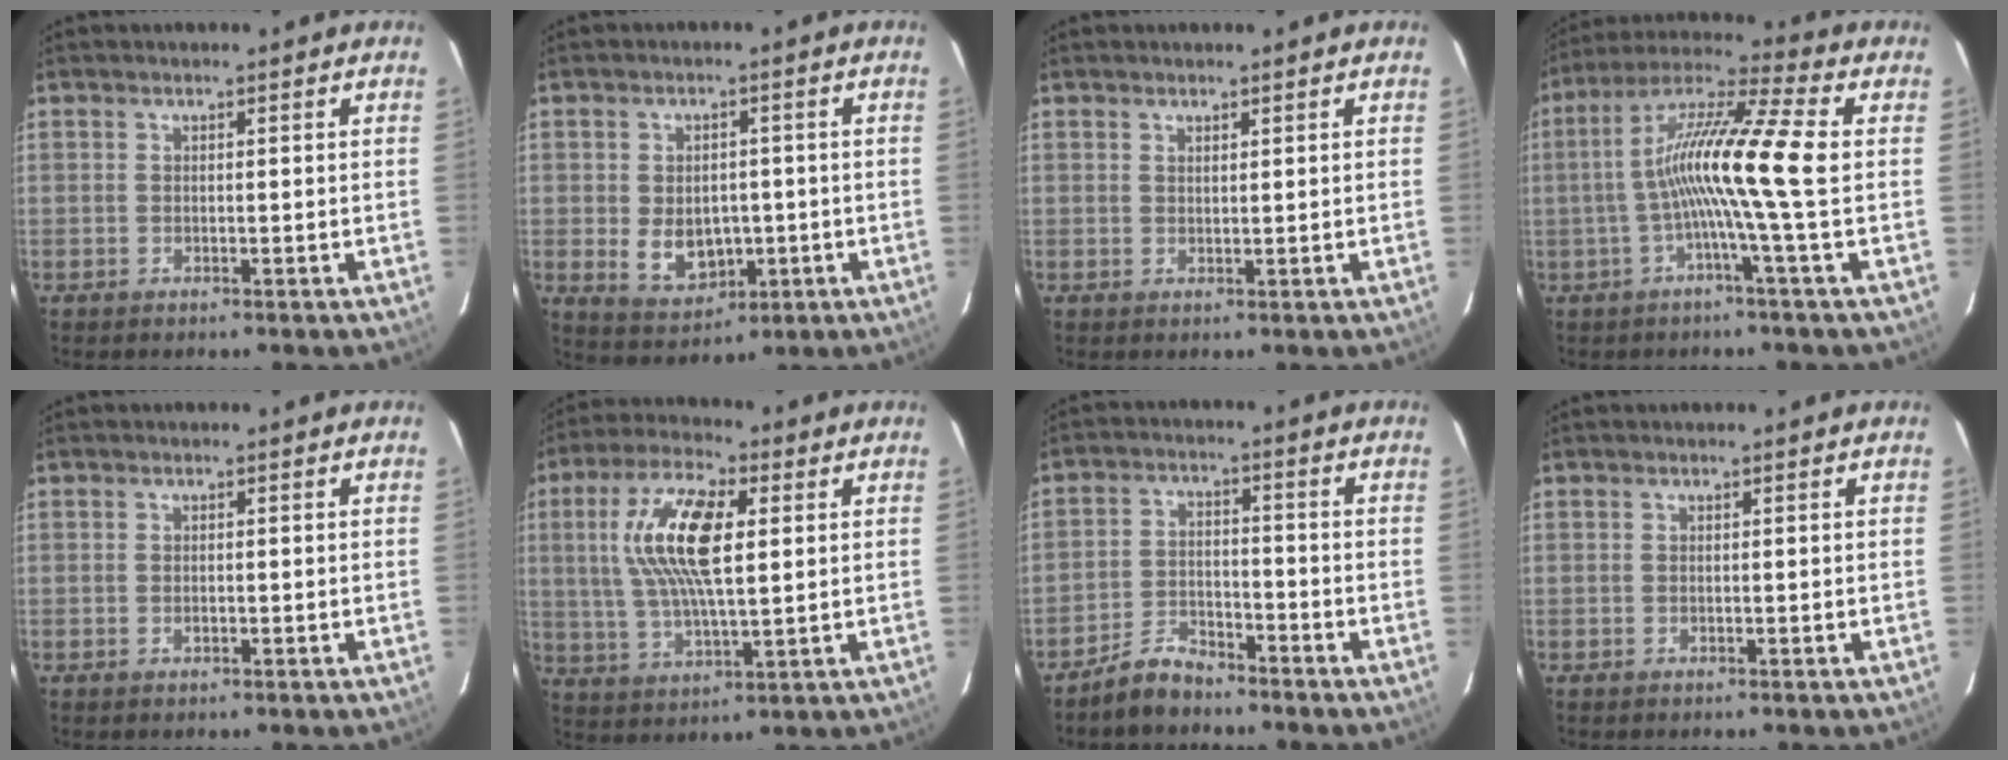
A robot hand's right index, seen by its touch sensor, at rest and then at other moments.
{"total": 8.0, "force": [-1.4, 5.8, 5.3], "torque": [-0.107, -0.010, -0.002]}
{"total": 0.9, "force": [0.8, 0.2, 0.4], "torque": [-0.007, 0.001, 0.014]}
{"total": 13.4, "force": [-1.1, -1.0, 13.3], "torque": [-0.254, 0.018, -0.028]}
{"total": 0.9, "force": [-0.3, 0.6, 0.5], "torque": [-0.009, 0.000, -0.003]}
{"total": 15.0, "force": [3.4, 5.6, 13.6], "torque": [-0.263, 0.015, 0.063]}
{"total": 5.7, "force": [-4.9, 2.4, 1.6], "torque": [-0.045, 0.015, -0.088]}
{"total": 0.0}